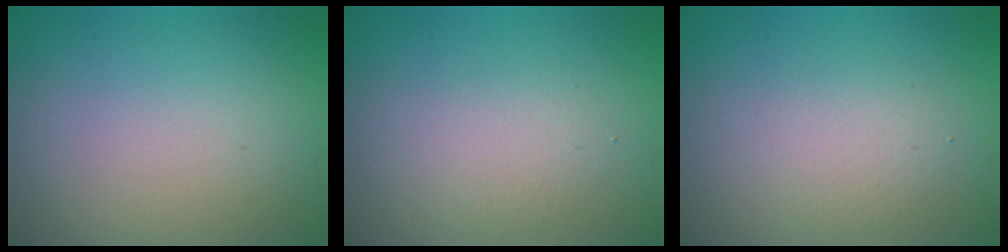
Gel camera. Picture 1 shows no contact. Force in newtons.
{"total": 2.1, "press": 2.1, "slide": 0.2}
{"total": 2.4, "press": 2.4, "slide": 0.1}